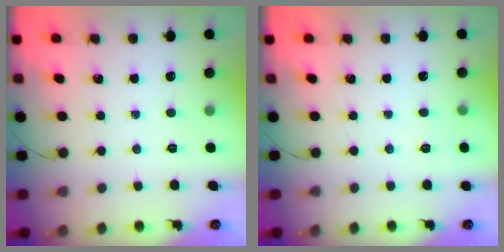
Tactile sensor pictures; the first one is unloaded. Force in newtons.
{"total": 2.7, "press": 2.1, "slide": 1.7}